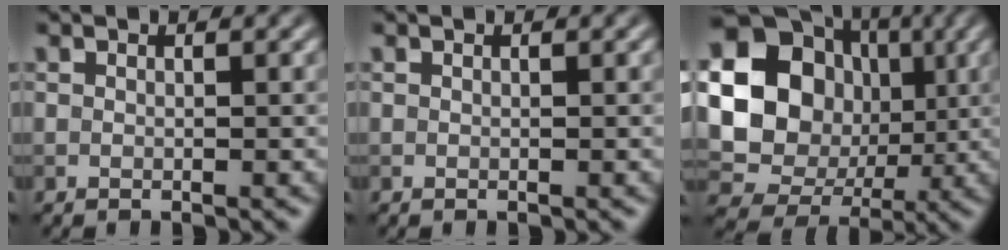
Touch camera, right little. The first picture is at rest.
{"total": 0.0}
{"total": 18.7, "force": [2.1, 16.7, 8.2], "torque": [-0.179, 0.019, 0.016]}